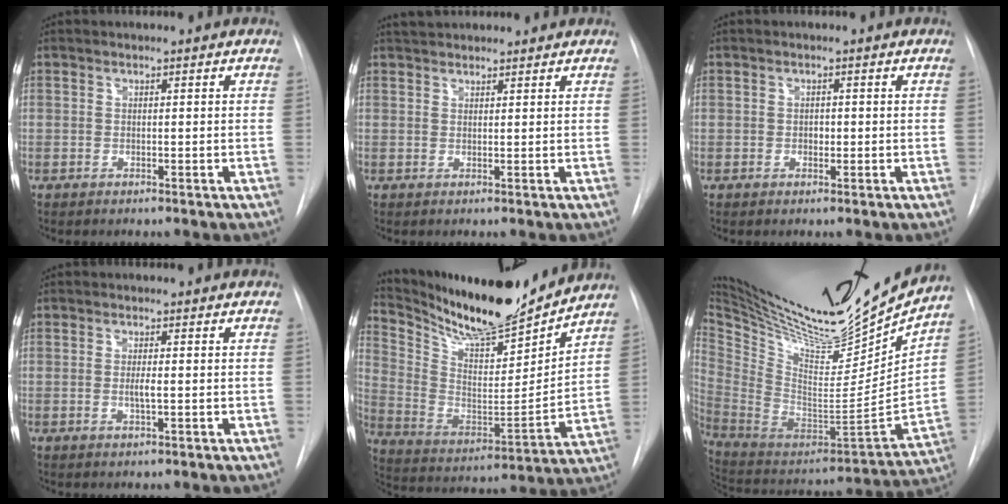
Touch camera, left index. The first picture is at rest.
{"total": 4.8, "force": [4.5, 1.1, 1.3], "torque": [-0.019, 0.035, 0.067]}
{"total": 1.1, "force": [-0.9, 0.5, 0.4], "torque": [-0.005, -0.004, -0.014]}
{"total": 1.6, "force": [-0.9, 0.1, 1.3], "torque": [-0.027, -0.009, -0.012]}
{"total": 19.0, "force": [17.2, 2.9, 7.5], "torque": [-0.147, -0.032, 0.290]}
{"total": 28.1, "force": [24.9, 3.8, 12.4], "torque": [-0.221, -0.079, 0.391]}